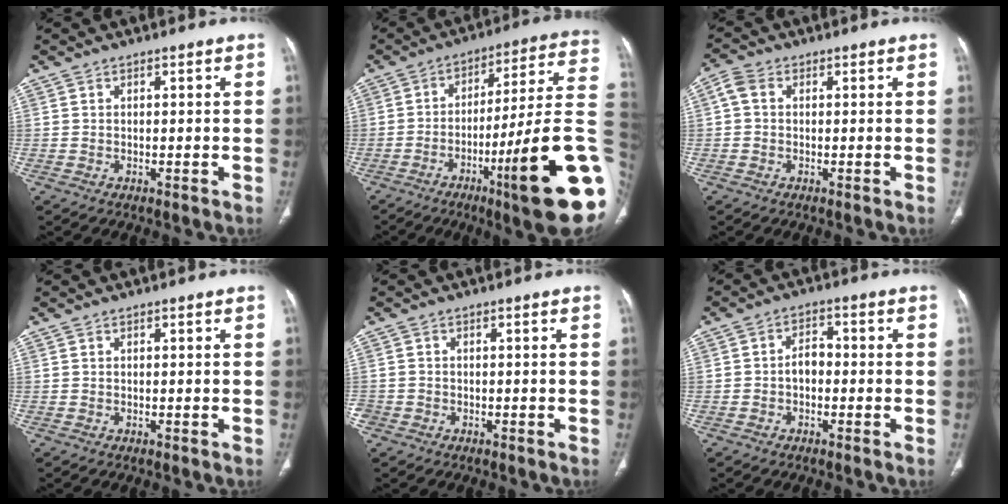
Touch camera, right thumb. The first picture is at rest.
{"total": 23.5, "force": [-6.9, 2.7, 22.3], "torque": [-0.260, 0.023, -0.100]}
{"total": 2.5, "force": [0.8, 2.3, 0.7], "torque": [-0.021, 0.009, 0.005]}
{"total": 0.0}
{"total": 2.3, "force": [-1.2, 2.0, 0.5], "torque": [-0.012, 0.009, -0.024]}
{"total": 3.0, "force": [-0.3, 2.6, 1.4], "torque": [-0.014, 0.019, -0.013]}